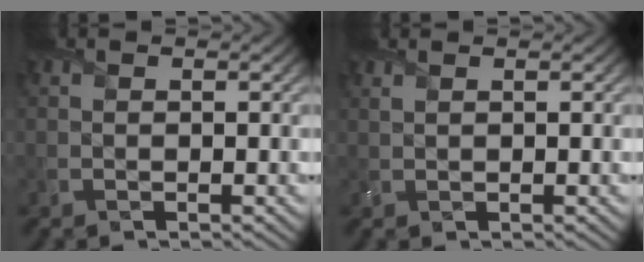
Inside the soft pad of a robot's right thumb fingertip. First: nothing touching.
{"total": 0.7, "force": [0.6, 0.0, 0.2], "torque": [-0.011, 0.001, 0.015]}